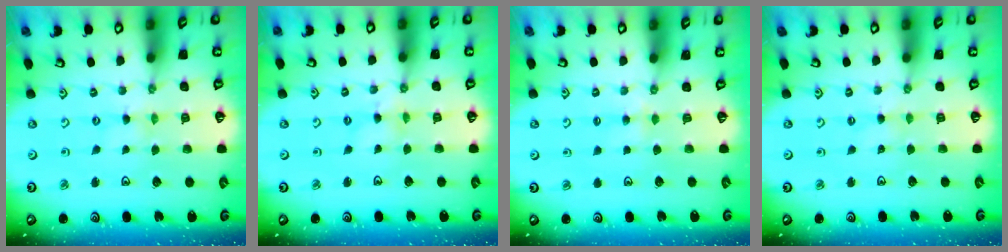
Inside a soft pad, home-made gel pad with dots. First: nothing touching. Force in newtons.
{"total": 1.6, "press": 1.6, "slide": 0.2}
{"total": 3.1, "press": 3.1, "slide": 0.4}
{"total": 1.4, "press": 1.4, "slide": 0.3}